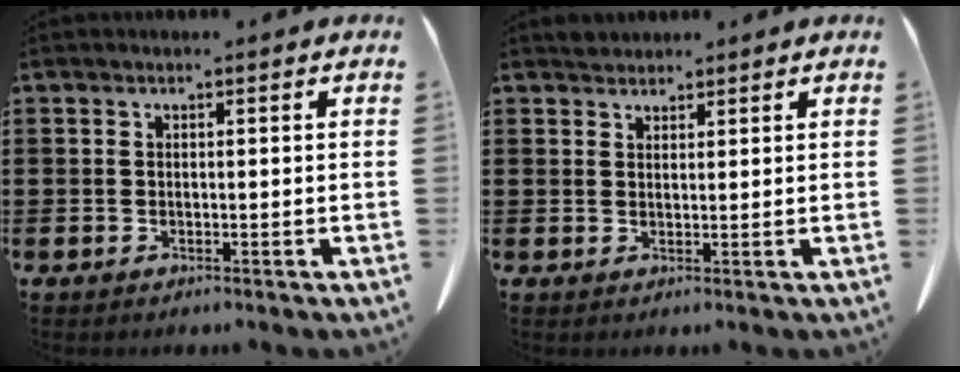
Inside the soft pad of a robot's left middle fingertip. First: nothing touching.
{"total": 1.6, "force": [1.4, 0.6, 0.0], "torque": [-0.003, 0.002, 0.028]}